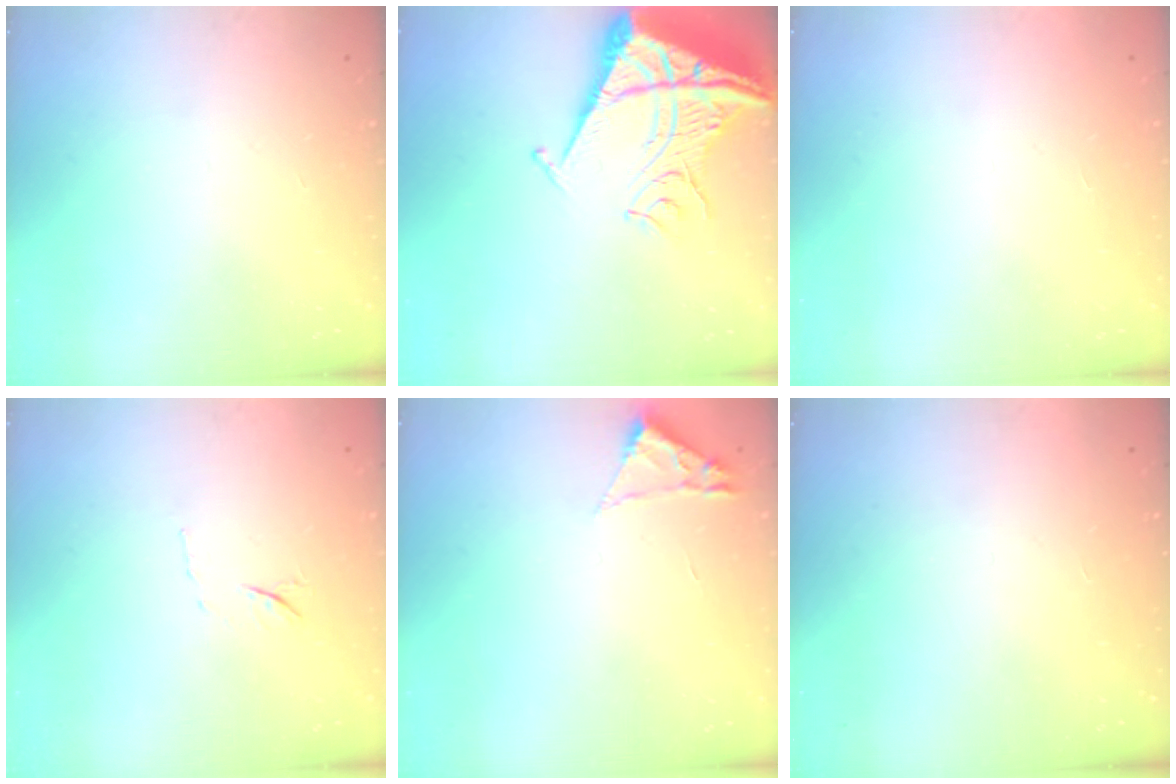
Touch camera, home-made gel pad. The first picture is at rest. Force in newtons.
{"total": 16.6, "press": 16.4, "slide": 2.0}
{"total": 1.7, "press": 1.6, "slide": 0.1}
{"total": 6.1, "press": 5.9, "slide": 1.5}
{"total": 1.8, "press": 1.8, "slide": 0.2}
{"total": 1.5, "press": 1.5, "slide": 0.1}